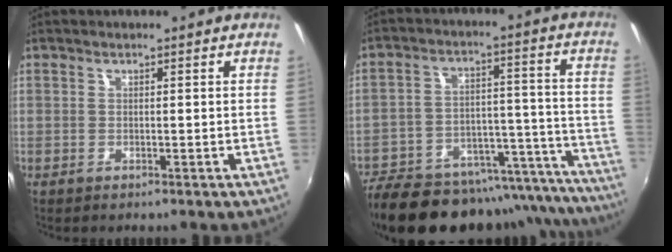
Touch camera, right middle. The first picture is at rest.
{"total": 30.4, "force": [-26.0, 10.2, 11.8], "torque": [-0.192, 0.022, -0.338]}